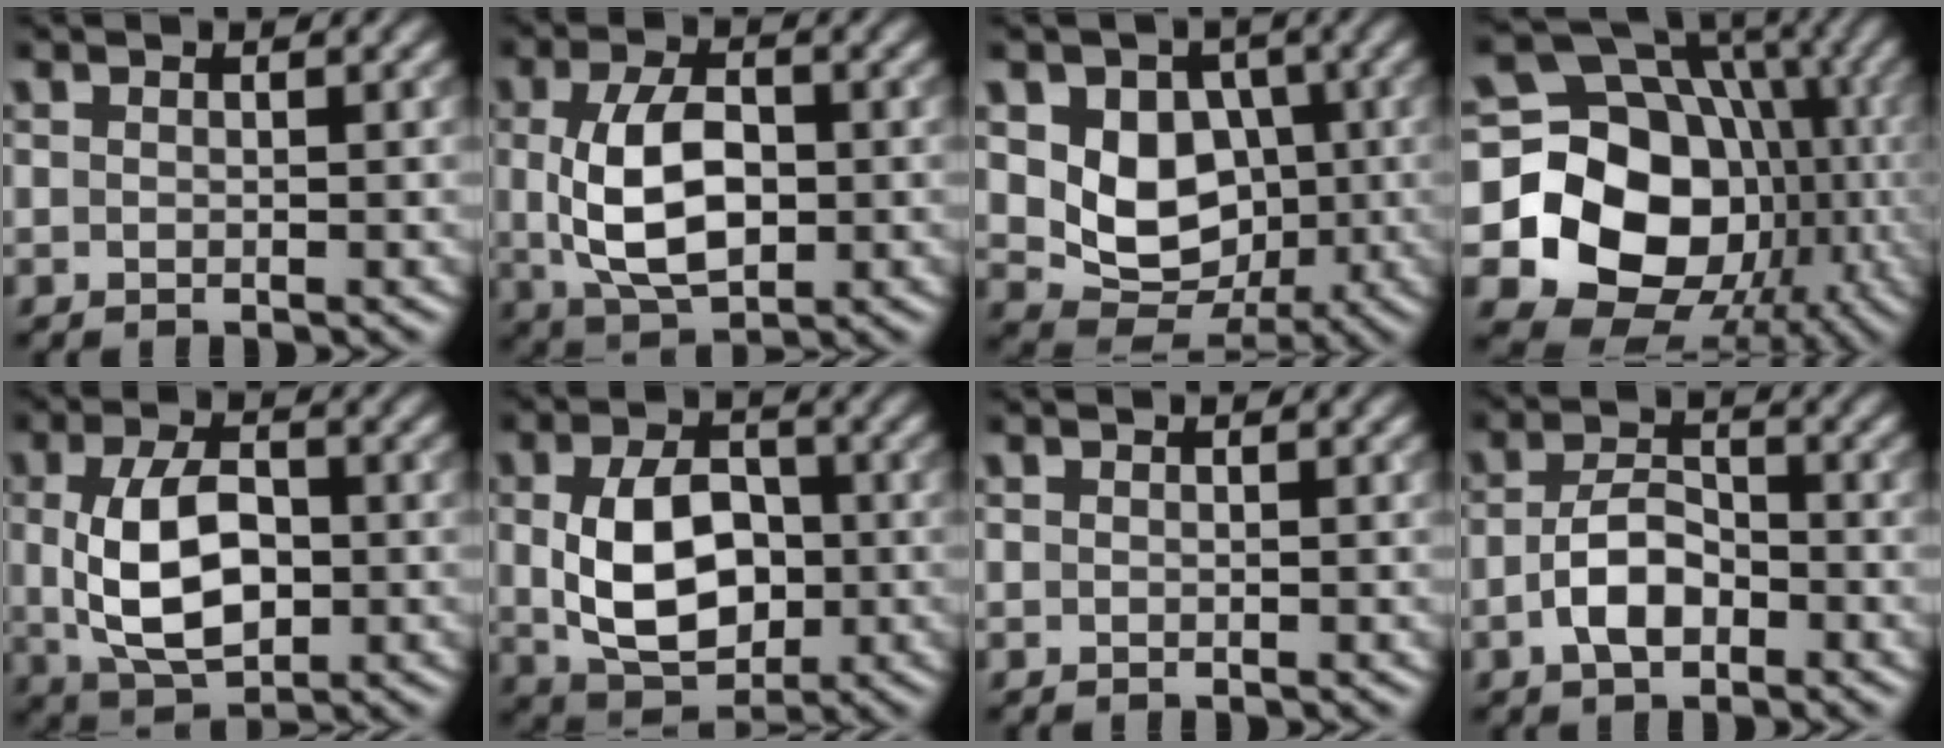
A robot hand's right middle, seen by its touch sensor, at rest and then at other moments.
{"total": 7.1, "force": [-0.2, 3.9, 5.9], "torque": [-0.120, -0.001, -0.003]}
{"total": 7.0, "force": [0.6, 5.7, 4.1], "torque": [-0.067, -0.010, 0.003]}
{"total": 19.1, "force": [-2.5, 16.3, 9.7], "torque": [-0.146, -0.008, -0.052]}
{"total": 7.2, "force": [-0.3, 4.1, 5.9], "torque": [-0.120, -0.003, -0.003]}
{"total": 8.0, "force": [-0.3, 5.3, 6.0], "torque": [-0.120, -0.004, -0.003]}
{"total": 0.0}
{"total": 4.0, "force": [-1.6, 2.2, 2.9], "torque": [-0.055, 0.005, -0.034]}